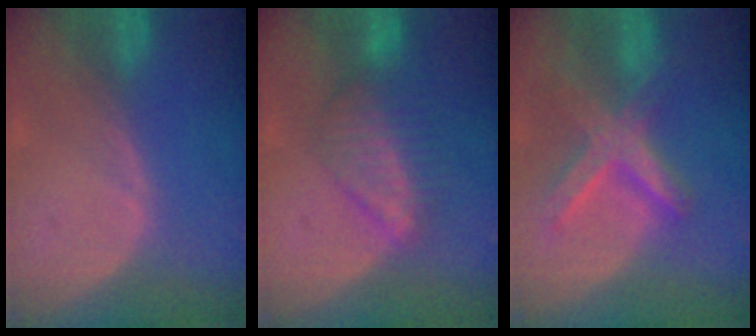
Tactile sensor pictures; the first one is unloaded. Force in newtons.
{"total": 6.4, "press": 6.3, "slide": 0.5}
{"total": 8.3, "press": 7.2, "slide": 4.2}